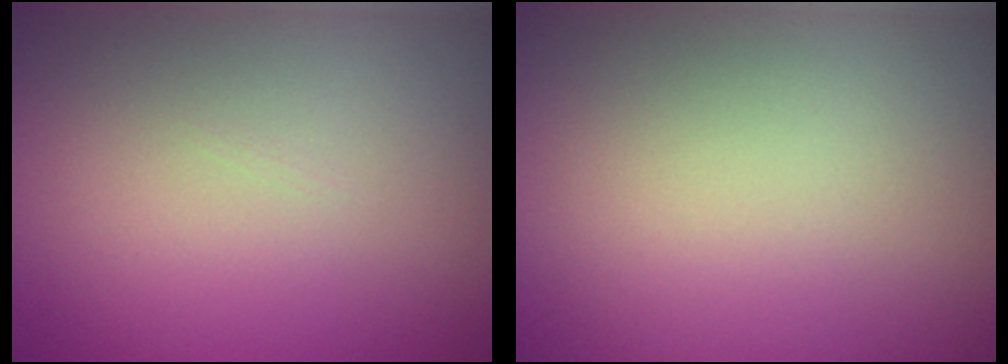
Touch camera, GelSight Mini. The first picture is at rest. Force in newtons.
{"total": 0.0}